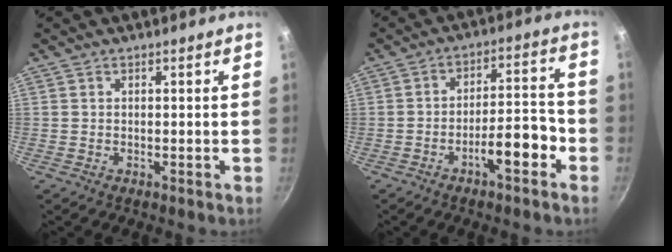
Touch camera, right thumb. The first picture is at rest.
{"total": 8.9, "force": [-4.3, 2.9, 7.2], "torque": [-0.091, 0.049, -0.066]}